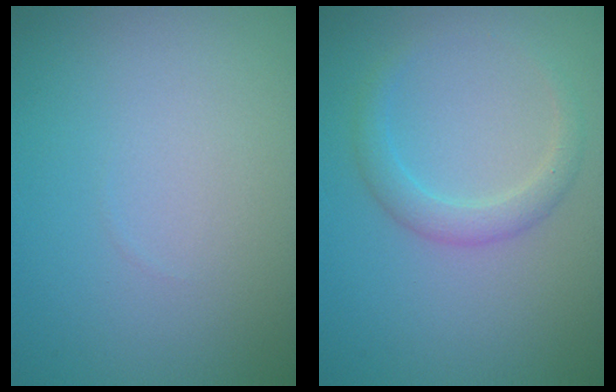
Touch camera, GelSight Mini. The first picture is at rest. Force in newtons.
{"total": 2.2, "press": 2.2, "slide": 0.0}